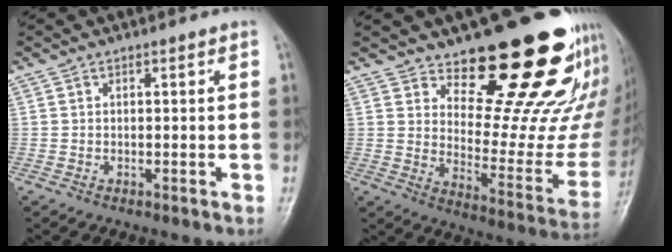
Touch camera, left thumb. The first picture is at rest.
{"total": 23.9, "force": [17.4, 7.9, 14.3], "torque": [-0.147, -0.134, 0.240]}